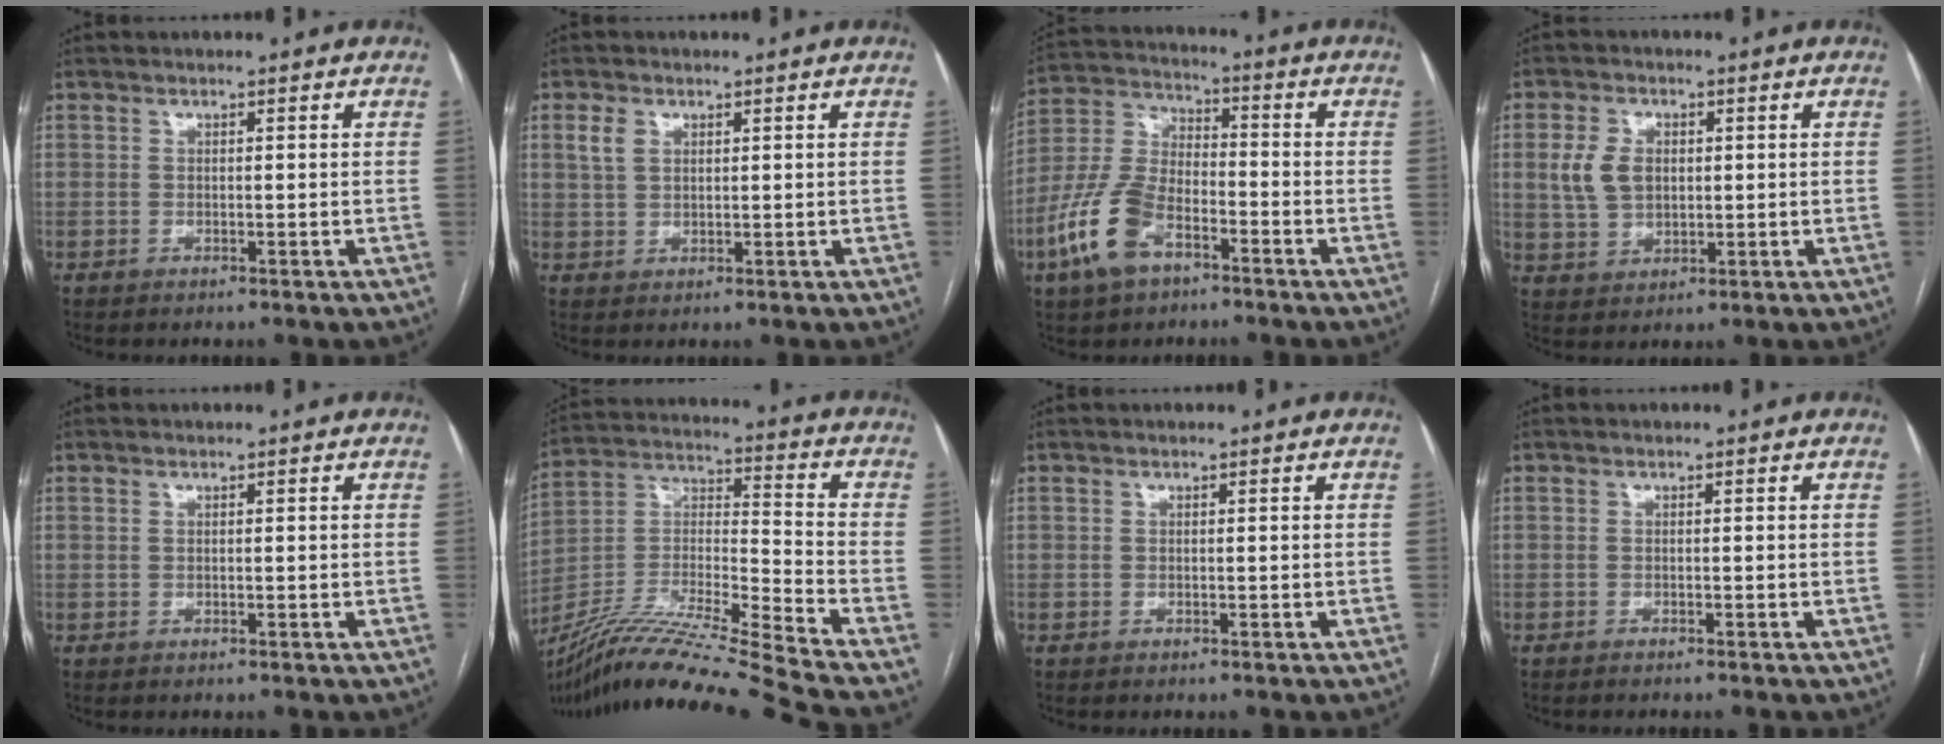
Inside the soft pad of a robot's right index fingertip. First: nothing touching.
{"total": 2.8, "force": [1.3, 1.9, 1.6], "torque": [-0.041, 0.012, 0.031]}
{"total": 12.1, "force": [-6.2, 5.9, 8.6], "torque": [-0.207, 0.007, -0.120]}
{"total": 6.3, "force": [1.1, 4.5, 4.2], "torque": [-0.098, 0.016, 0.029]}
{"total": 0.0}
{"total": 22.9, "force": [-20.0, -2.8, 10.8], "torque": [-0.226, -0.025, -0.359]}
{"total": 0.0}
{"total": 1.6, "force": [-1.5, -0.2, 0.7], "torque": [-0.006, 0.000, -0.019]}